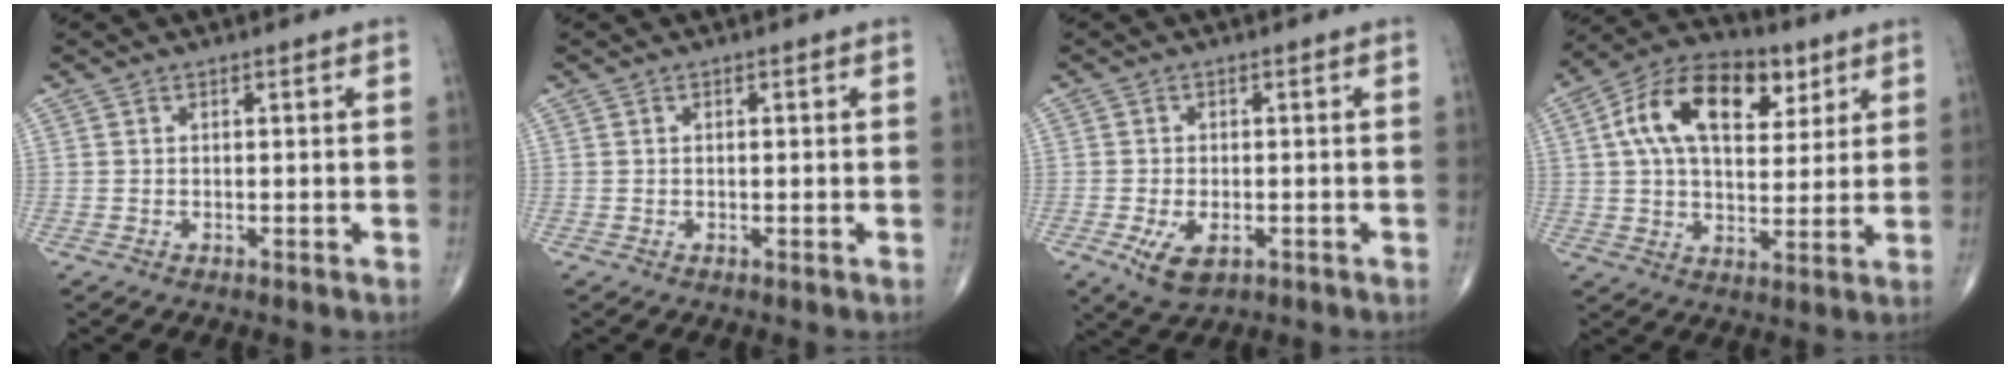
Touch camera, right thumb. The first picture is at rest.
{"total": 0.6, "force": [0.1, 0.2, 0.6], "torque": [-0.010, 0.003, 0.001]}
{"total": 5.6, "force": [-2.0, 3.0, 4.2], "torque": [-0.075, -0.003, -0.026]}
{"total": 17.7, "force": [6.3, 10.3, 13.0], "torque": [-0.191, 0.003, 0.098]}